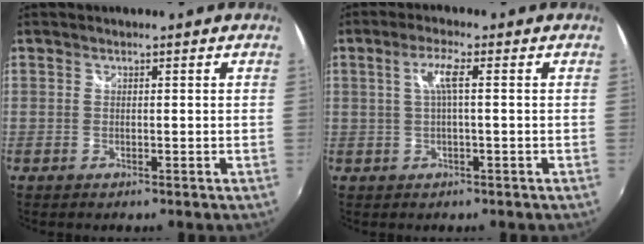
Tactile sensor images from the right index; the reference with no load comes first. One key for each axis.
{"total": 3.6, "fx": 0.4, "fy": 0.0, "fz": 3.6, "tx": -0.071, "ty": 0.005, "tz": 0.008}